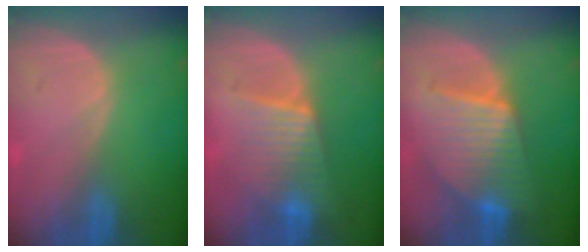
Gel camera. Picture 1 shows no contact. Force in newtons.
{"total": 6.4, "press": 6.3, "slide": 1.0}
{"total": 8.9, "press": 8.9, "slide": 0.5}